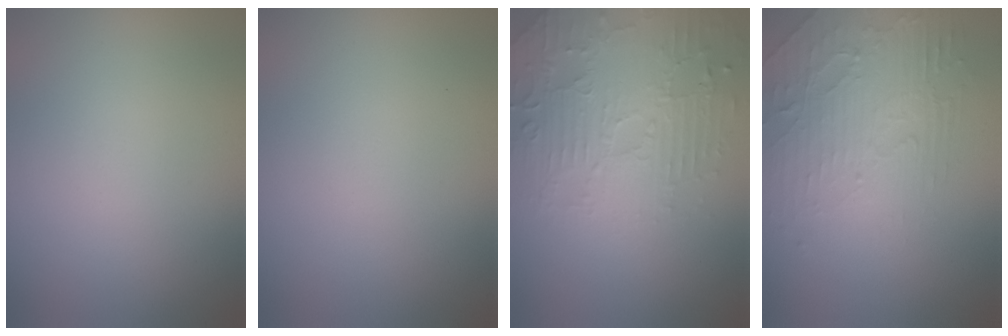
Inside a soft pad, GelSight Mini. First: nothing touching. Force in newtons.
{"total": 0.0}
{"total": 4.6, "press": 3.9, "slide": 2.3}
{"total": 2.8, "press": 2.3, "slide": 1.6}